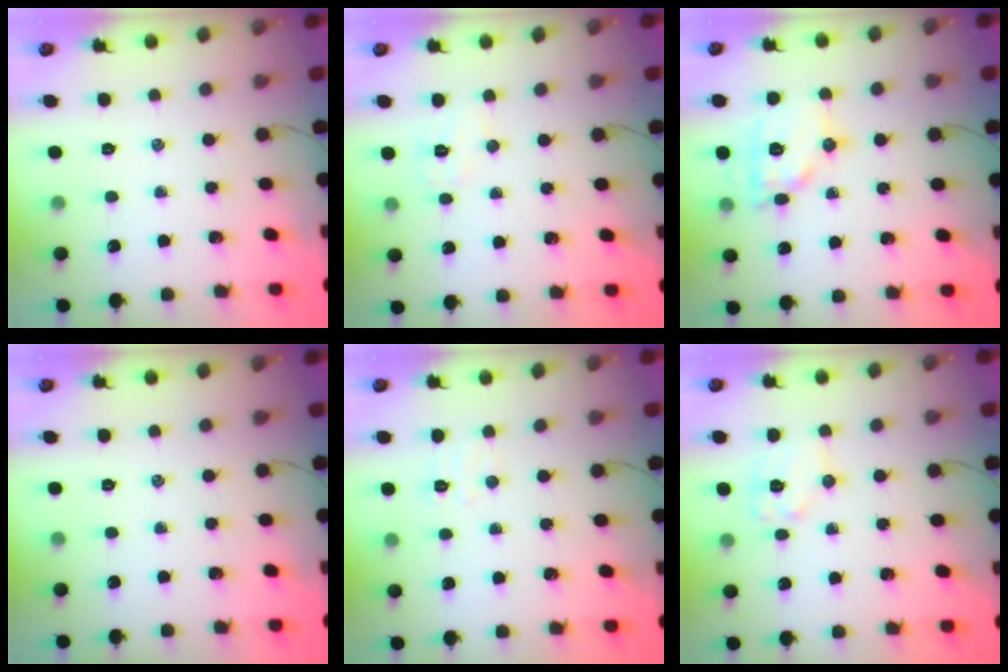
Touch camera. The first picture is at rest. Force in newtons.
{"total": 4.5, "press": 4.4, "slide": 1.0}
{"total": 12.1, "press": 12.0, "slide": 0.8}
{"total": 0.0}
{"total": 5.0, "press": 4.9, "slide": 1.0}
{"total": 7.8, "press": 7.8, "slide": 0.2}